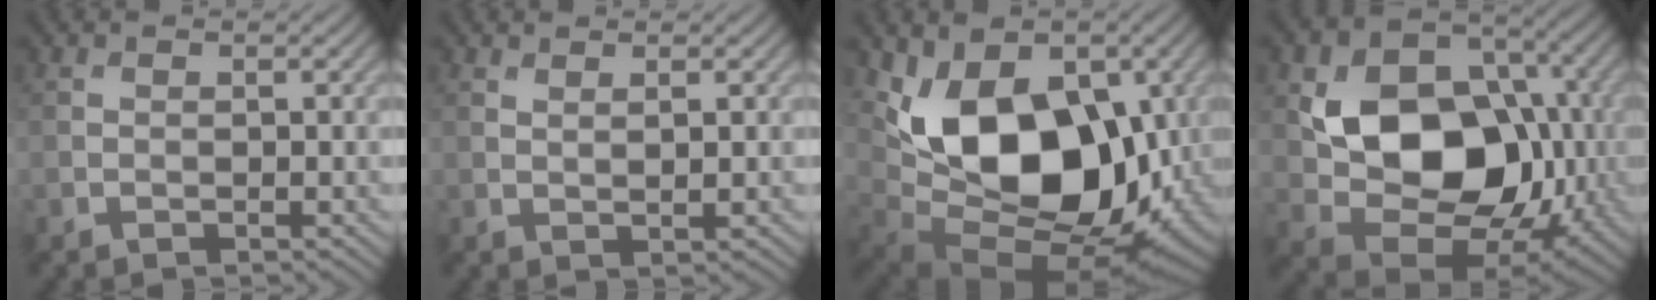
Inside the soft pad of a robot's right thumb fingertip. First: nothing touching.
{"total": 1.1, "force": [0.8, 0.1, 0.7], "torque": [-0.016, 0.000, 0.016]}
{"total": 15.4, "force": [2.2, 9.9, 11.6], "torque": [-0.181, -0.024, 0.045]}
{"total": 14.5, "force": [0.8, 10.9, 9.6], "torque": [-0.144, -0.009, 0.015]}